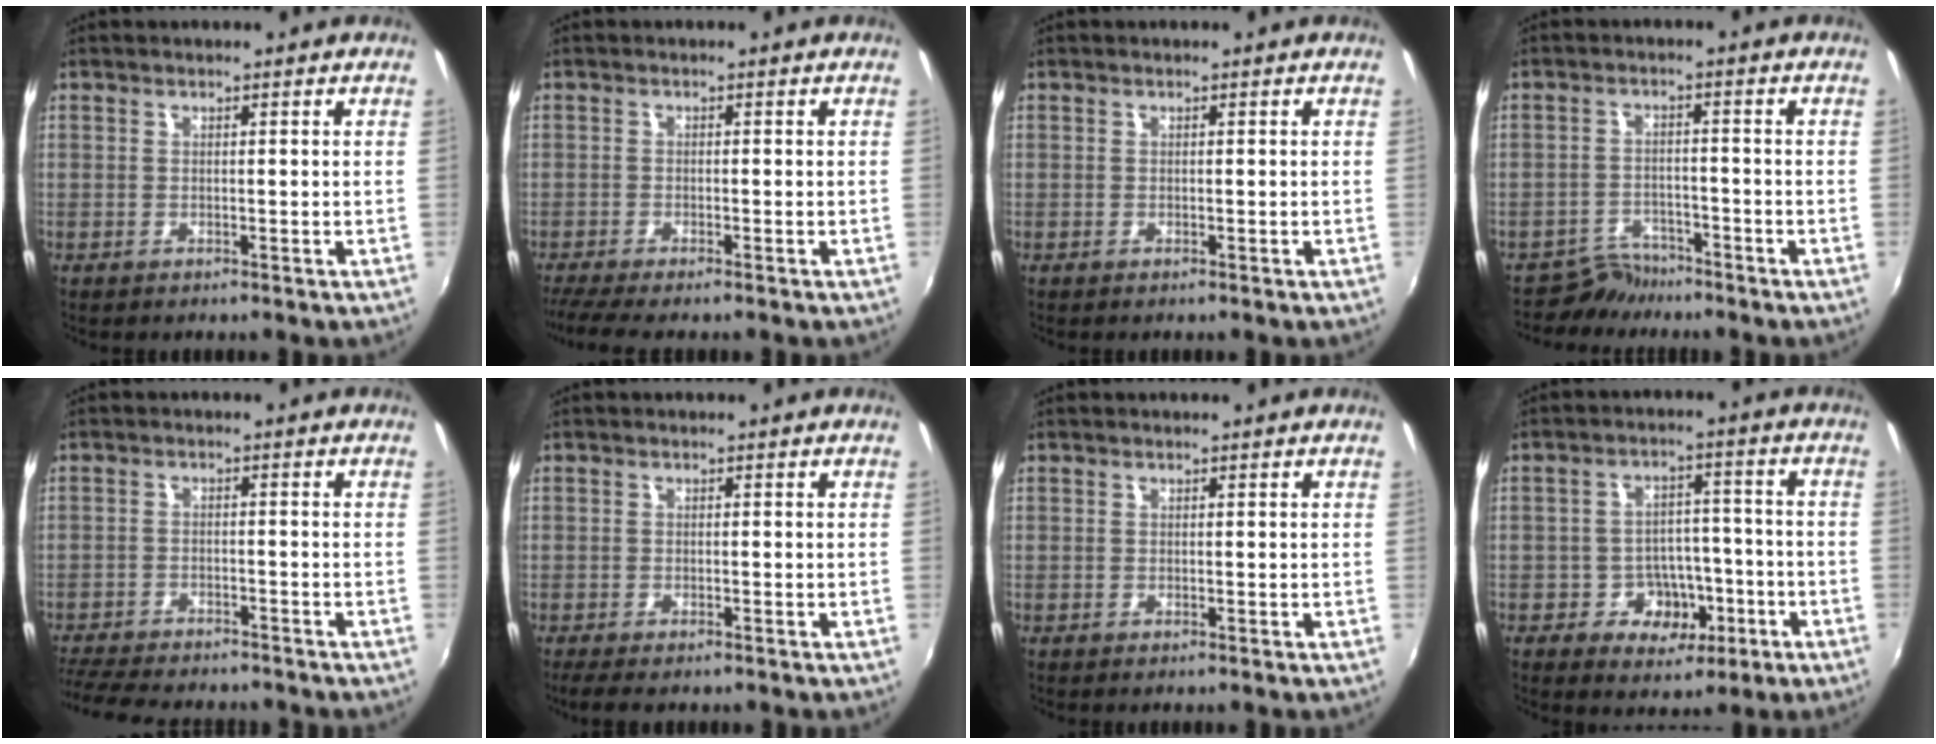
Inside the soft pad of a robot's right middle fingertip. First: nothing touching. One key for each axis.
{"total": 5.3, "fx": -4.5, "fy": 0.3, "fz": 2.8, "tx": -0.073, "ty": -0.024, "tz": -0.081}
{"total": 0.0}
{"total": 4.2, "fx": -3.8, "fy": 1.6, "fz": -0.6, "tx": 0.006, "ty": 0.011, "tz": -0.065}
{"total": 12.4, "fx": -11.0, "fy": 3.2, "fz": 4.8, "tx": -0.121, "ty": -0.020, "tz": -0.177}
{"total": 3.5, "fx": -2.7, "fy": 0.9, "fz": 2.0, "tx": -0.045, "ty": -0.017, "tz": -0.046}
{"total": 0.0}
{"total": 8.6, "fx": -3.7, "fy": 6.8, "fz": 3.8, "tx": -0.070, "ty": 0.021, "tz": -0.039}